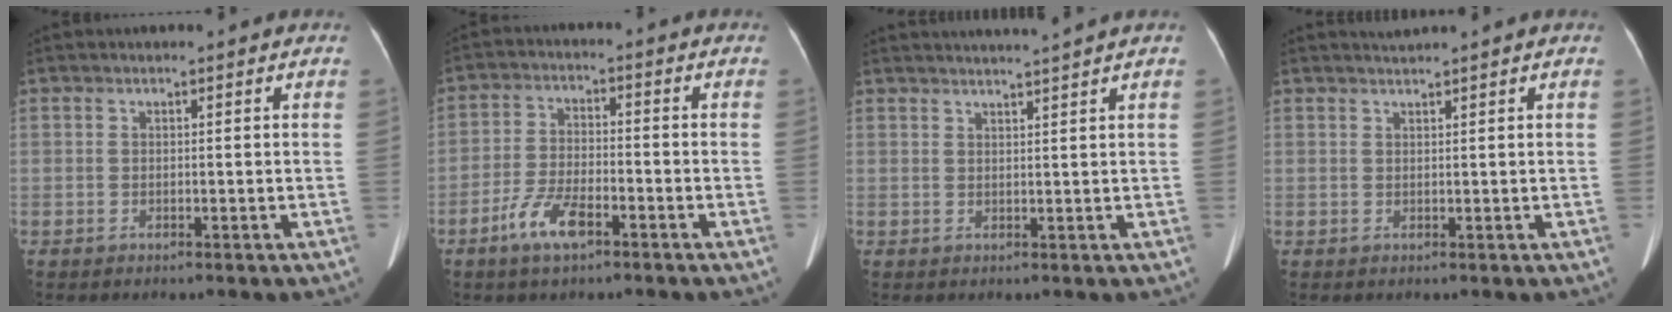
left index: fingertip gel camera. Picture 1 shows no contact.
{"total": 6.5, "force": [-4.0, 2.0, 4.7], "torque": [-0.102, -0.001, -0.074]}
{"total": 5.2, "force": [4.7, -1.6, 1.7], "torque": [-0.019, 0.008, 0.064]}
{"total": 1.0, "force": [0.9, -0.5, 0.0], "torque": [-0.006, 0.003, 0.024]}